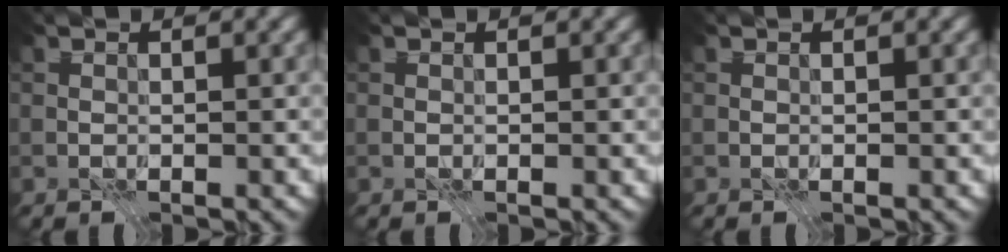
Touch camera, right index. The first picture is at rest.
{"total": 0.0}
{"total": 0.0}